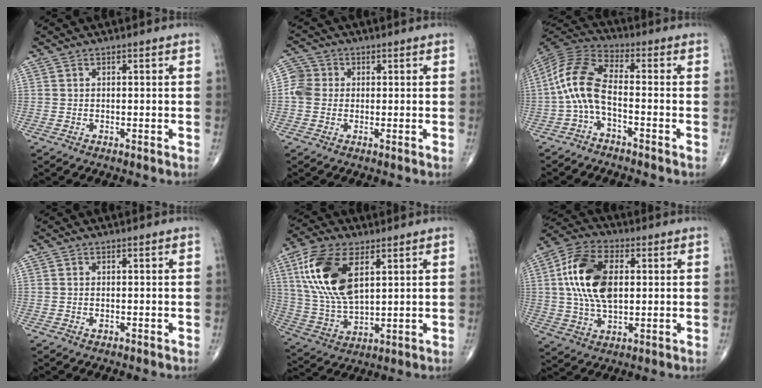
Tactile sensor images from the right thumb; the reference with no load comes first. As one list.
[{"total": 4.2, "force": [0.0, 3.9, 1.7], "torque": [-0.025, 0.011, -0.009]}, {"total": 10.1, "force": [-2.4, 4.5, 8.7], "torque": [-0.182, 0.045, -0.059]}, {"total": 0.5, "force": [-0.2, 0.3, 0.4], "torque": [-0.005, 0.002, -0.001]}, {"total": 16.3, "force": [5.8, 8.0, 12.9], "torque": [-0.260, -0.014, 0.117]}, {"total": 15.2, "force": [2.2, 8.6, 12.3], "torque": [-0.235, 0.011, 0.038]}]